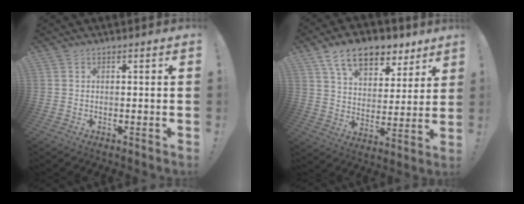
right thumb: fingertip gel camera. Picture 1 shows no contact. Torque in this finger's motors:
{"motor_torque": [1.18, 2.59, 0.40, 0.05, 0.33]}